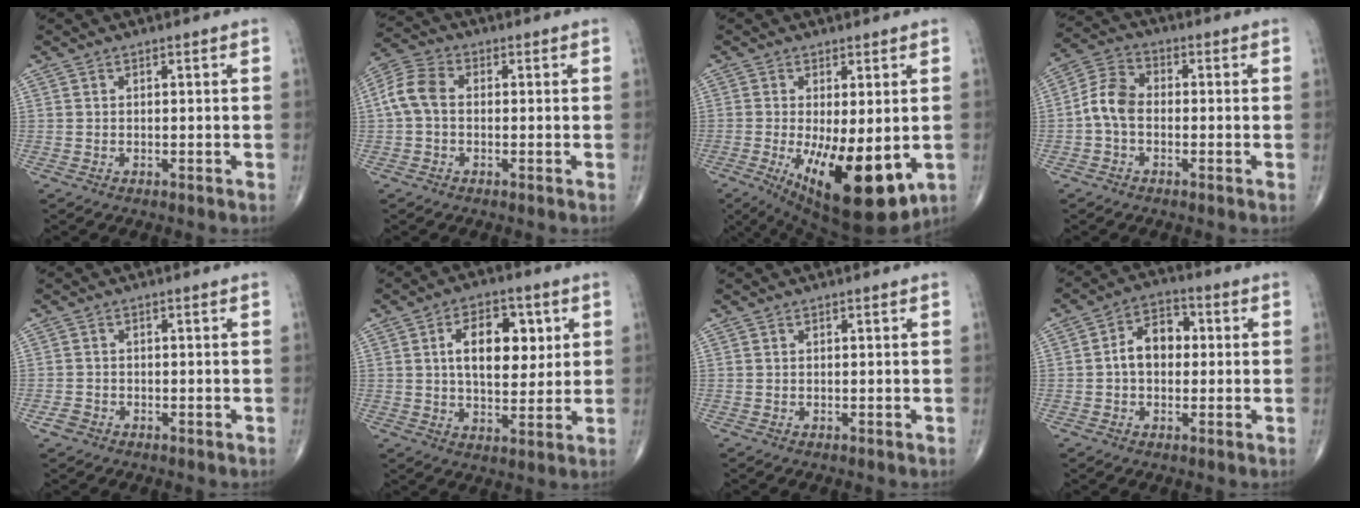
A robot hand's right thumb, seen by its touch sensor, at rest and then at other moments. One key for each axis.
{"total": 6.5, "fx": -0.1, "fy": 4.4, "fz": 4.7, "tx": -0.099, "ty": 0.018, "tz": -0.013}
{"total": 16.6, "fx": -4.1, "fy": 6.2, "fz": 14.8, "tx": -0.215, "ty": -0.031, "tz": -0.041}
{"total": 6.7, "fx": -1.1, "fy": 4.5, "fz": 4.8, "tx": -0.089, "ty": 0.022, "tz": -0.036}
{"total": 1.7, "fx": -1.1, "fy": 1.3, "fz": 0.5, "tx": -0.010, "ty": 0.007, "tz": -0.020}
{"total": 12.4, "fx": 3.1, "fy": 7.1, "fz": 9.7, "tx": -0.115, "ty": -0.007, "tz": 0.049}
{"total": 0.0}
{"total": 7.8, "fx": 0.3, "fy": 5.4, "fz": 5.6, "tx": -0.076, "ty": 0.025, "tz": -0.005}